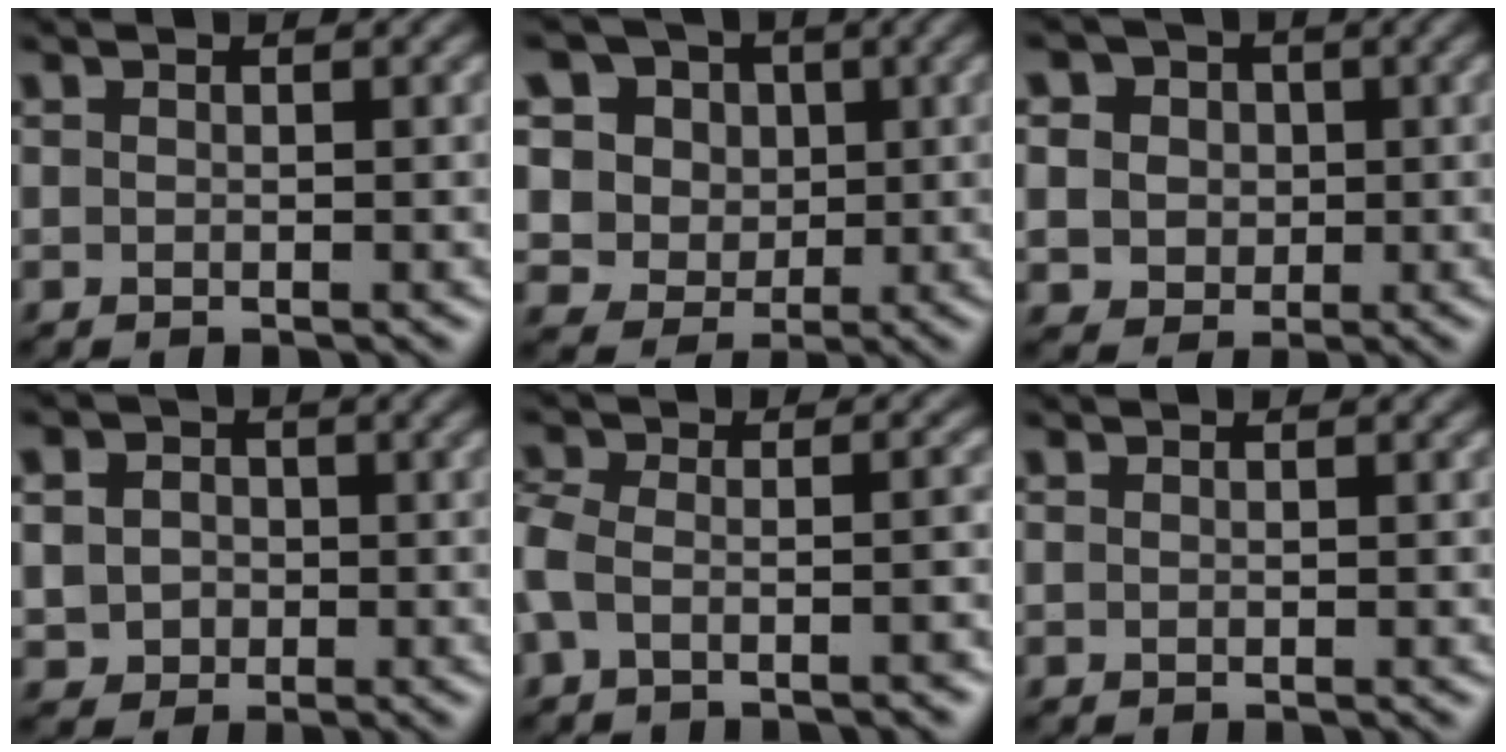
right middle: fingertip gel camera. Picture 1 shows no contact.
{"total": 10.4, "force": [5.1, 8.0, 4.2], "torque": [-0.119, 0.014, 0.083]}
{"total": 7.8, "force": [3.1, 6.4, 3.2], "torque": [-0.070, 0.027, 0.032]}
{"total": 5.1, "force": [1.4, 4.5, 2.1], "torque": [-0.046, 0.030, 0.006]}
{"total": 5.5, "force": [-2.5, 2.6, 4.2], "torque": [-0.061, 0.002, -0.033]}
{"total": 0.0}